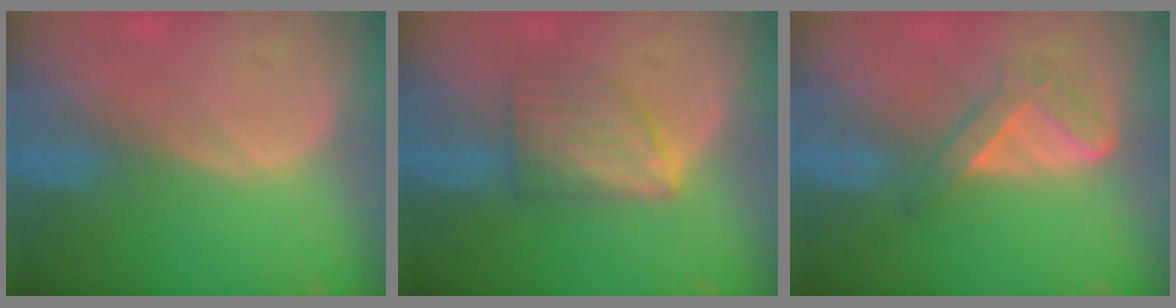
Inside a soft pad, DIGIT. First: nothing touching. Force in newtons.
{"total": 6.1, "press": 5.9, "slide": 1.3}
{"total": 4.8, "press": 4.3, "slide": 2.1}